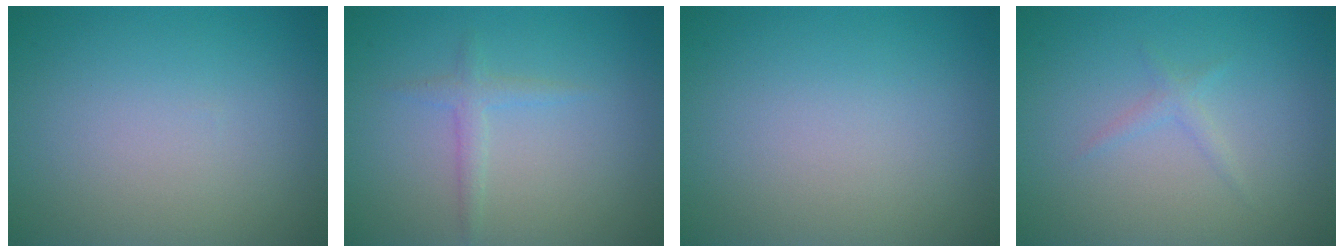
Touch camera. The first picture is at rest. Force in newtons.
{"total": 1.4, "press": 1.4, "slide": 0.1}
{"total": 0.0}
{"total": 0.9, "press": 0.9, "slide": 0.0}